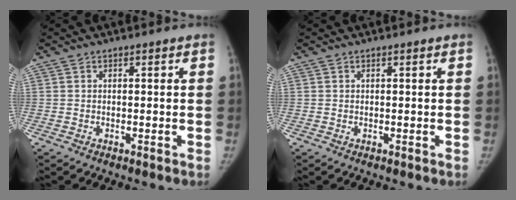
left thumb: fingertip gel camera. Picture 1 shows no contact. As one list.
[{"total": 0.0}]